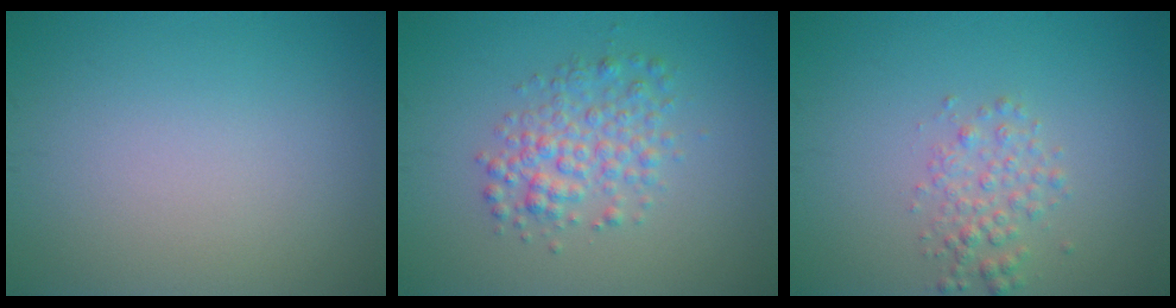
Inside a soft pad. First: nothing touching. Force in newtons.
{"total": 3.4, "press": 3.4, "slide": 0.1}
{"total": 2.1, "press": 2.1, "slide": 0.1}